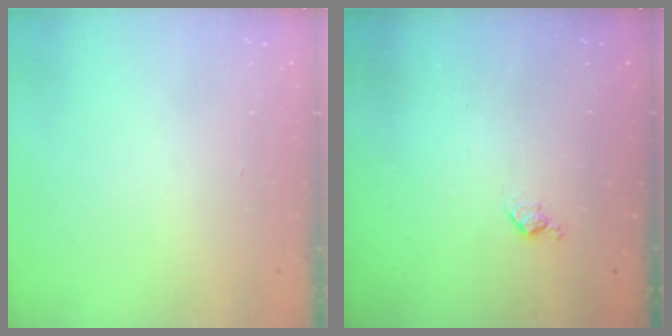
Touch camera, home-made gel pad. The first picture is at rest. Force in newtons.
{"total": 5.1, "press": 5.0, "slide": 0.7}